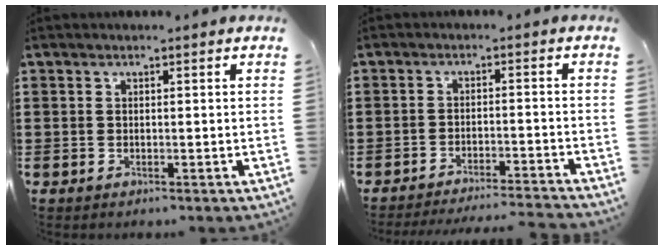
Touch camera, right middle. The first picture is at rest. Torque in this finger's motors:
{"motor_torque": [0.09, -0.02, 0.04, 0.07]}